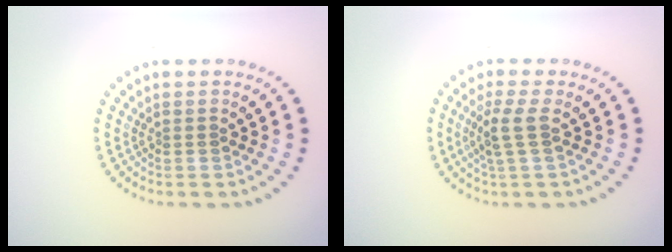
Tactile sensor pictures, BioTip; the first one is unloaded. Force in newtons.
{"total": 2.4, "press": 2.0, "slide": 1.3}